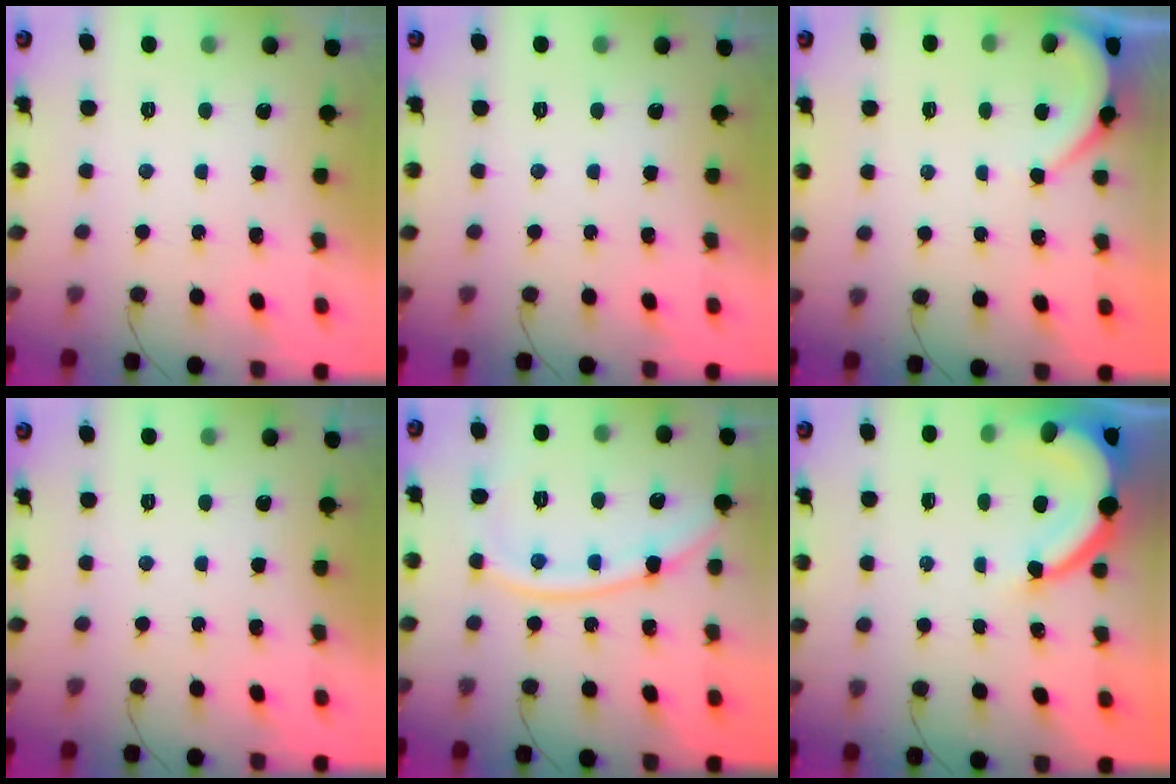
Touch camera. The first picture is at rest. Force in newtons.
{"total": 0.0}
{"total": 2.1, "press": 2.1, "slide": 0.3}
{"total": 0.0}
{"total": 12.3, "press": 12.1, "slide": 1.6}
{"total": 8.0, "press": 8.0, "slide": 0.7}